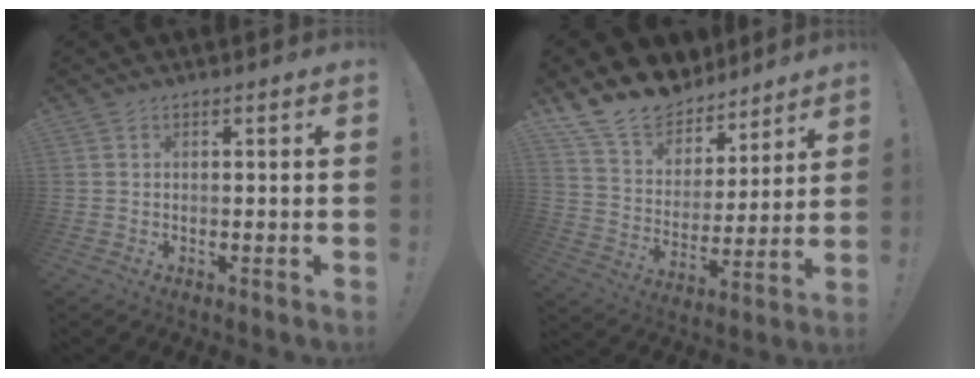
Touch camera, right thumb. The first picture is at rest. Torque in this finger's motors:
{"motor_torque": [-0.83, 1.29, 1.09, 1.14, 0.03]}